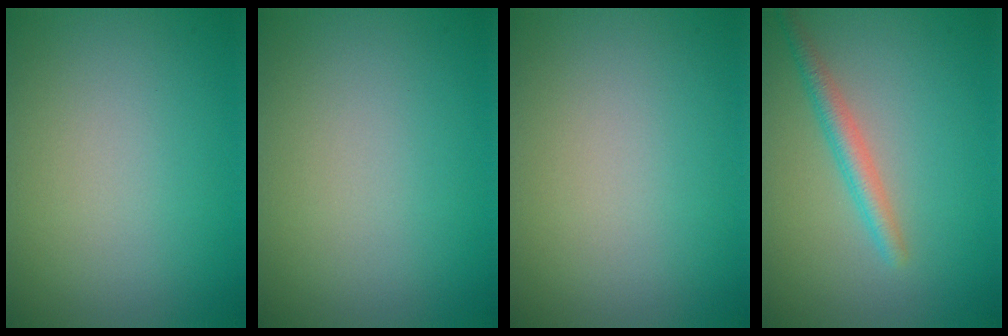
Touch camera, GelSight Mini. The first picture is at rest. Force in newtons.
{"total": 0.0}
{"total": 0.0}
{"total": 2.4, "press": 2.4, "slide": 0.1}